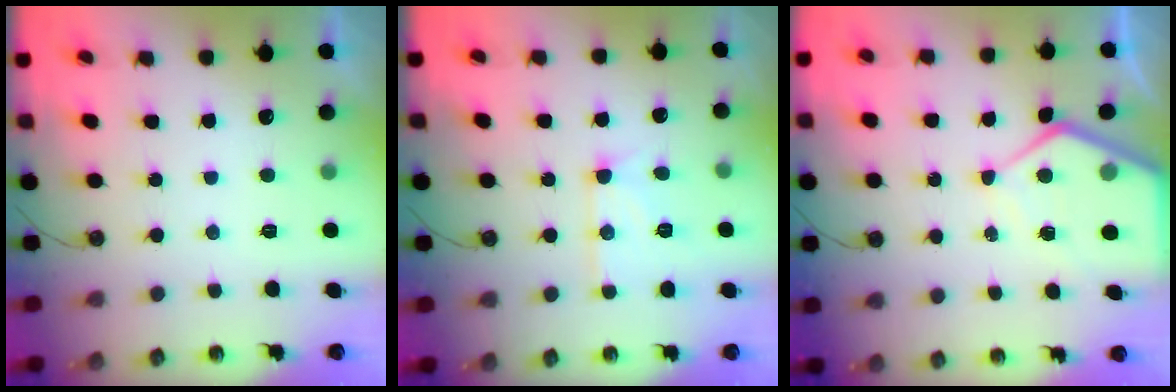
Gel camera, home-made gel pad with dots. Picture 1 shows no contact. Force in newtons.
{"total": 10.8, "press": 10.8, "slide": 0.4}
{"total": 9.4, "press": 9.4, "slide": 0.8}